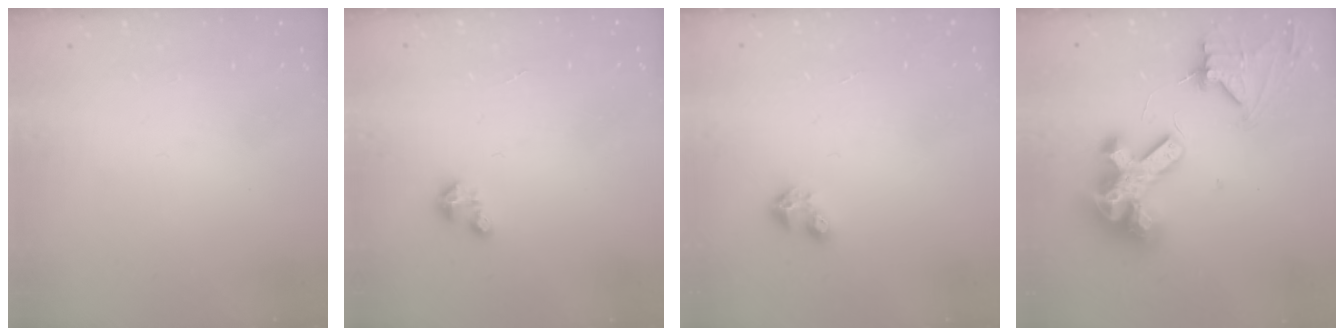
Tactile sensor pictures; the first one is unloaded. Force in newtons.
{"total": 1.2, "press": 1.2, "slide": 0.2}
{"total": 3.0, "press": 2.9, "slide": 0.3}
{"total": 15.0, "press": 14.9, "slide": 1.8}